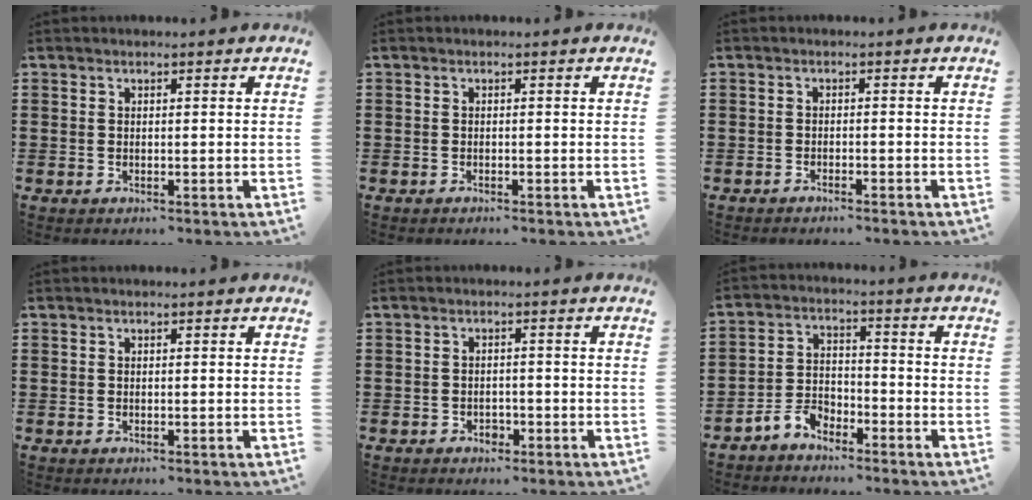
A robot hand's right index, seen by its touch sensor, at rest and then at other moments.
{"total": 0.5, "force": [-0.5, -0.1, 0.1], "torque": [-0.002, -0.002, -0.011]}
{"total": 1.2, "force": [-1.2, -0.1, 0.2], "torque": [-0.009, -0.001, -0.022]}
{"total": 0.0}
{"total": 1.4, "force": [-1.0, 0.9, 0.4], "torque": [-0.014, -0.004, -0.021]}
{"total": 4.5, "force": [-3.8, 1.9, 1.3], "torque": [-0.048, 0.004, -0.081]}